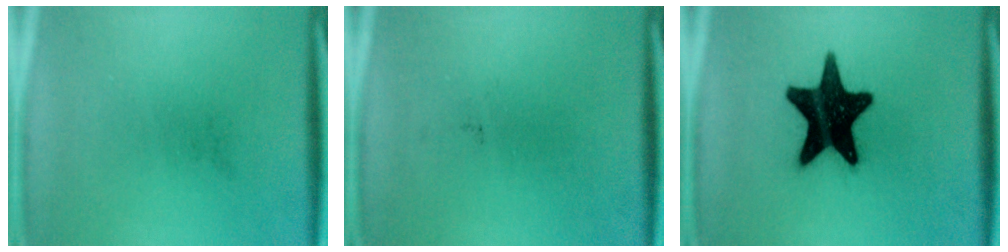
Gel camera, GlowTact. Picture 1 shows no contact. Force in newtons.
{"total": 0.0}
{"total": 19.5}